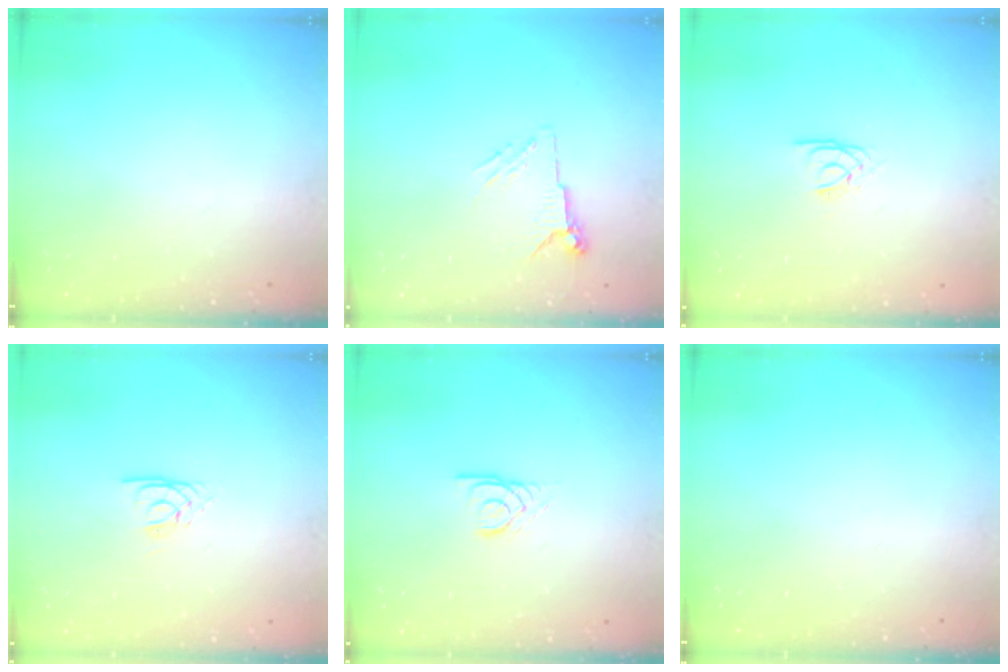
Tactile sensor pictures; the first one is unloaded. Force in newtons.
{"total": 5.1, "press": 5.1, "slide": 0.8}
{"total": 2.2, "press": 2.2, "slide": 0.4}
{"total": 2.1, "press": 2.1, "slide": 0.2}
{"total": 2.8, "press": 2.8, "slide": 0.1}
{"total": 0.0}